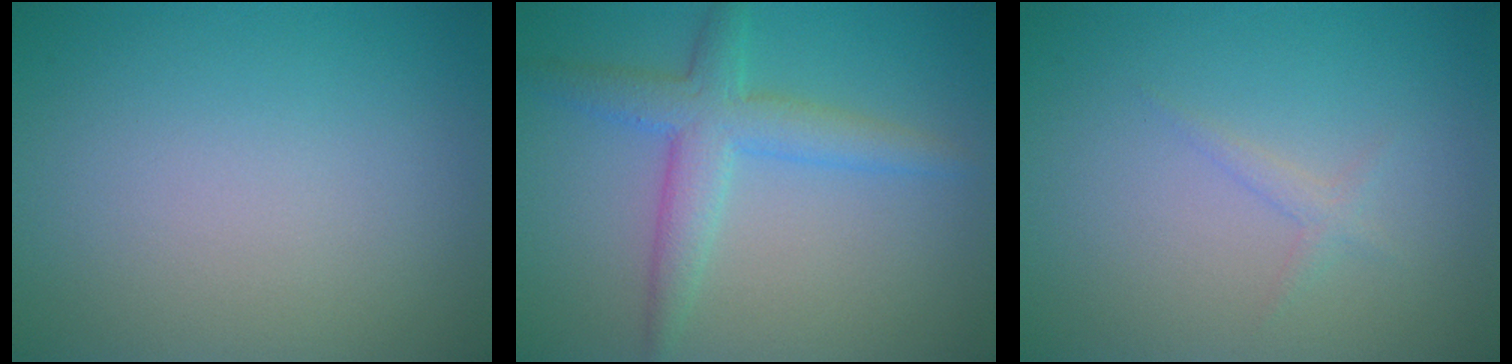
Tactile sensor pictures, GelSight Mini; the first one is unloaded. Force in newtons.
{"total": 4.0, "press": 4.0, "slide": 0.2}
{"total": 0.9, "press": 0.9, "slide": 0.1}